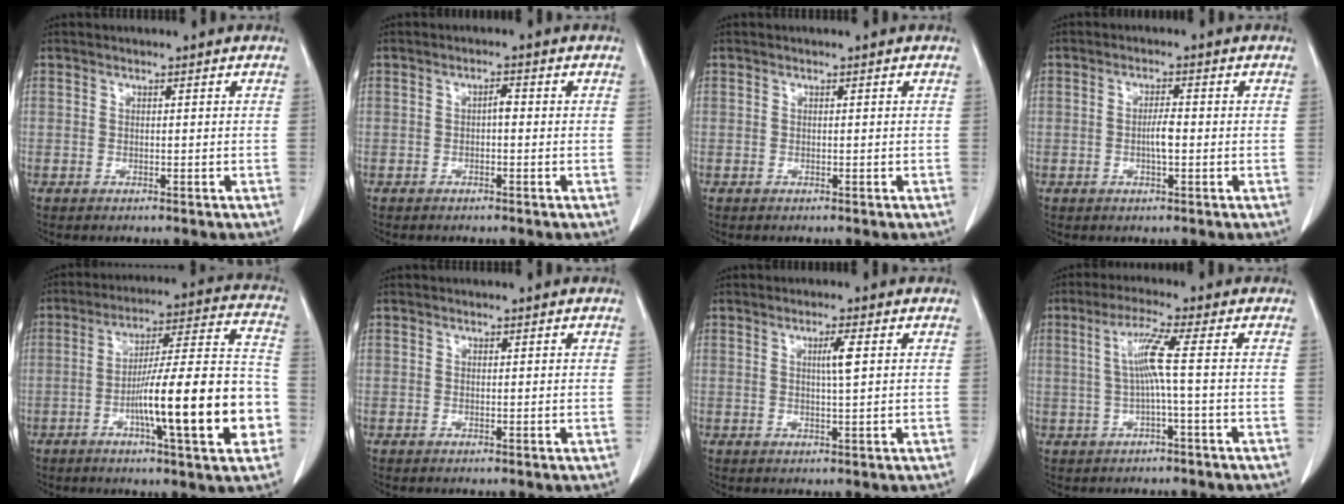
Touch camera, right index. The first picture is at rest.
{"total": 1.3, "force": [0.0, 0.5, 1.3], "torque": [-0.017, 0.006, 0.000]}
{"total": 0.0}
{"total": 2.7, "force": [-0.3, 0.6, 2.6], "torque": [-0.046, 0.004, -0.003]}
{"total": 19.1, "force": [-5.4, 1.6, 18.2], "torque": [-0.251, 0.017, -0.075]}
{"total": 0.0}
{"total": 2.9, "force": [0.9, -0.2, 2.7], "torque": [-0.046, -0.002, 0.016]}
{"total": 5.3, "force": [0.1, -1.2, 5.1], "torque": [-0.105, 0.011, 0.008]}